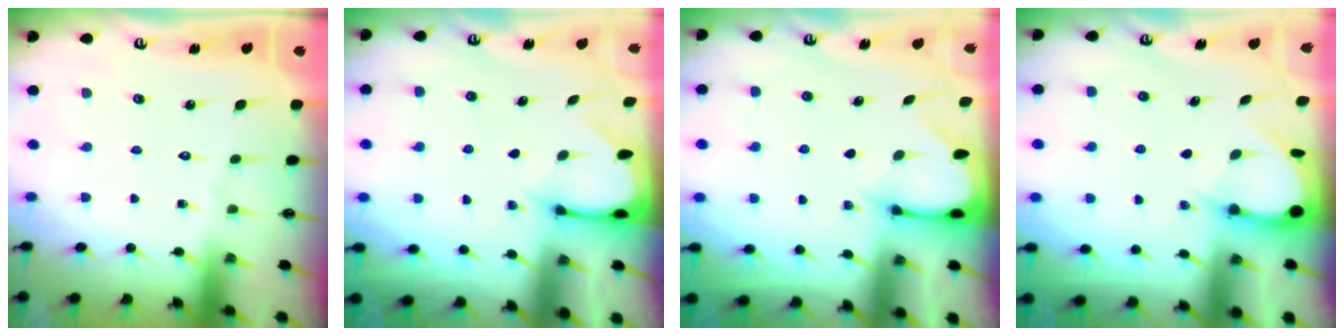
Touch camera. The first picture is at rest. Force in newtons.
{"total": 2.6, "press": 2.5, "slide": 0.3}
{"total": 2.5, "press": 2.5, "slide": 0.5}
{"total": 3.5, "press": 3.5, "slide": 0.5}